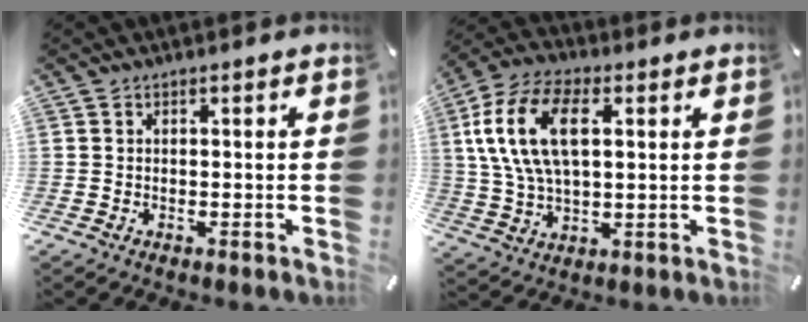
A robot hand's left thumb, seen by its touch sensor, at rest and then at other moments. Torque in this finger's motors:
{"motor_torque": [2.48, 2.53, 2.04, -0.73, 0.26]}